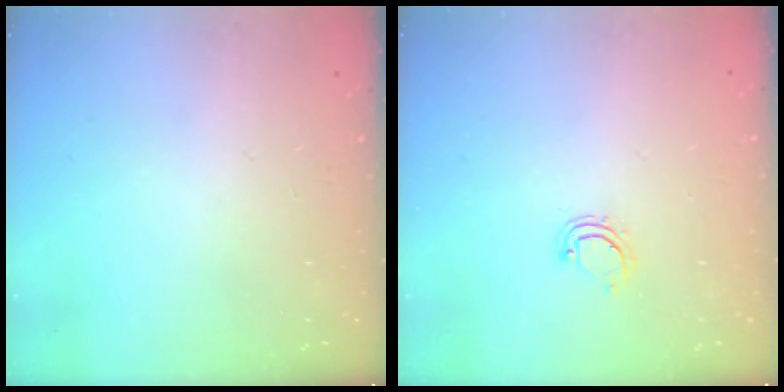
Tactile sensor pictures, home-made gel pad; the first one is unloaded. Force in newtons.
{"total": 4.2, "press": 4.2, "slide": 0.4}